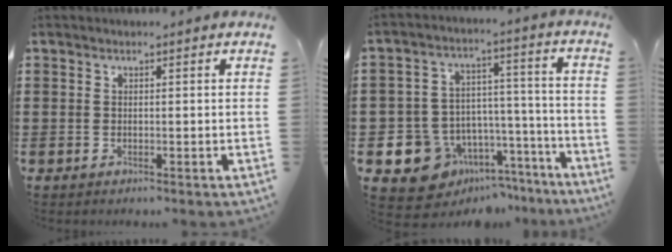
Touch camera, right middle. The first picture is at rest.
{"total": 9.5, "force": [-7.4, 6.0, 1.0], "torque": [-0.034, 0.035, -0.132]}